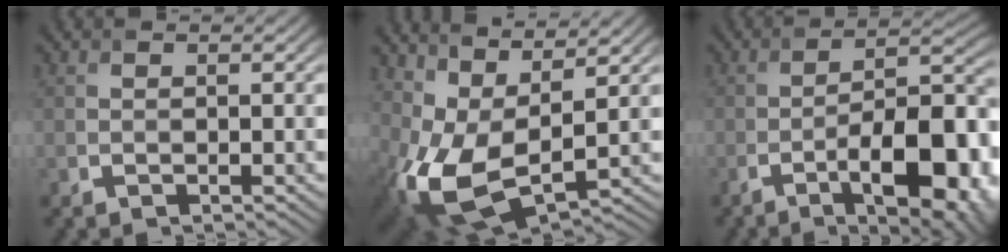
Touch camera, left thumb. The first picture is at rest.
{"total": 11.8, "force": [2.6, 5.9, 9.9], "torque": [-0.226, -0.008, 0.054]}
{"total": 13.8, "force": [-6.8, 4.1, 11.3], "torque": [-0.156, 0.005, -0.106]}